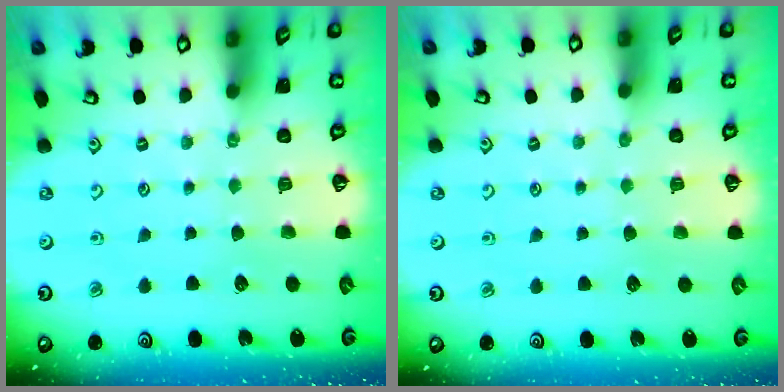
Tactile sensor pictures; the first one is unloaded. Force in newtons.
{"total": 0.8, "press": 0.8, "slide": 0.1}